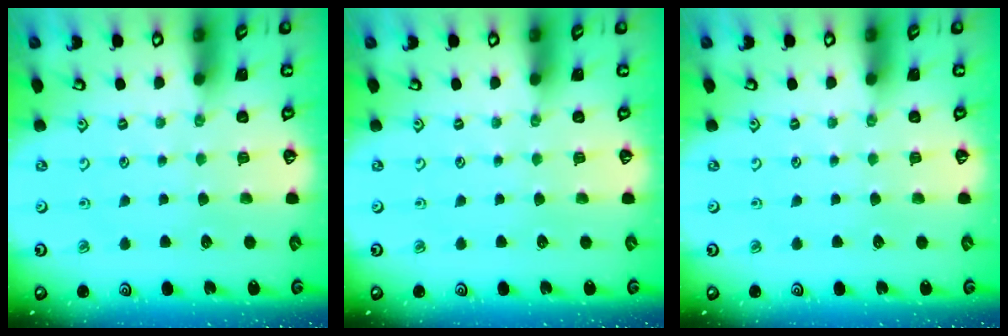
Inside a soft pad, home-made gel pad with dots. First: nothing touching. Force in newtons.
{"total": 0.0}
{"total": 0.0}